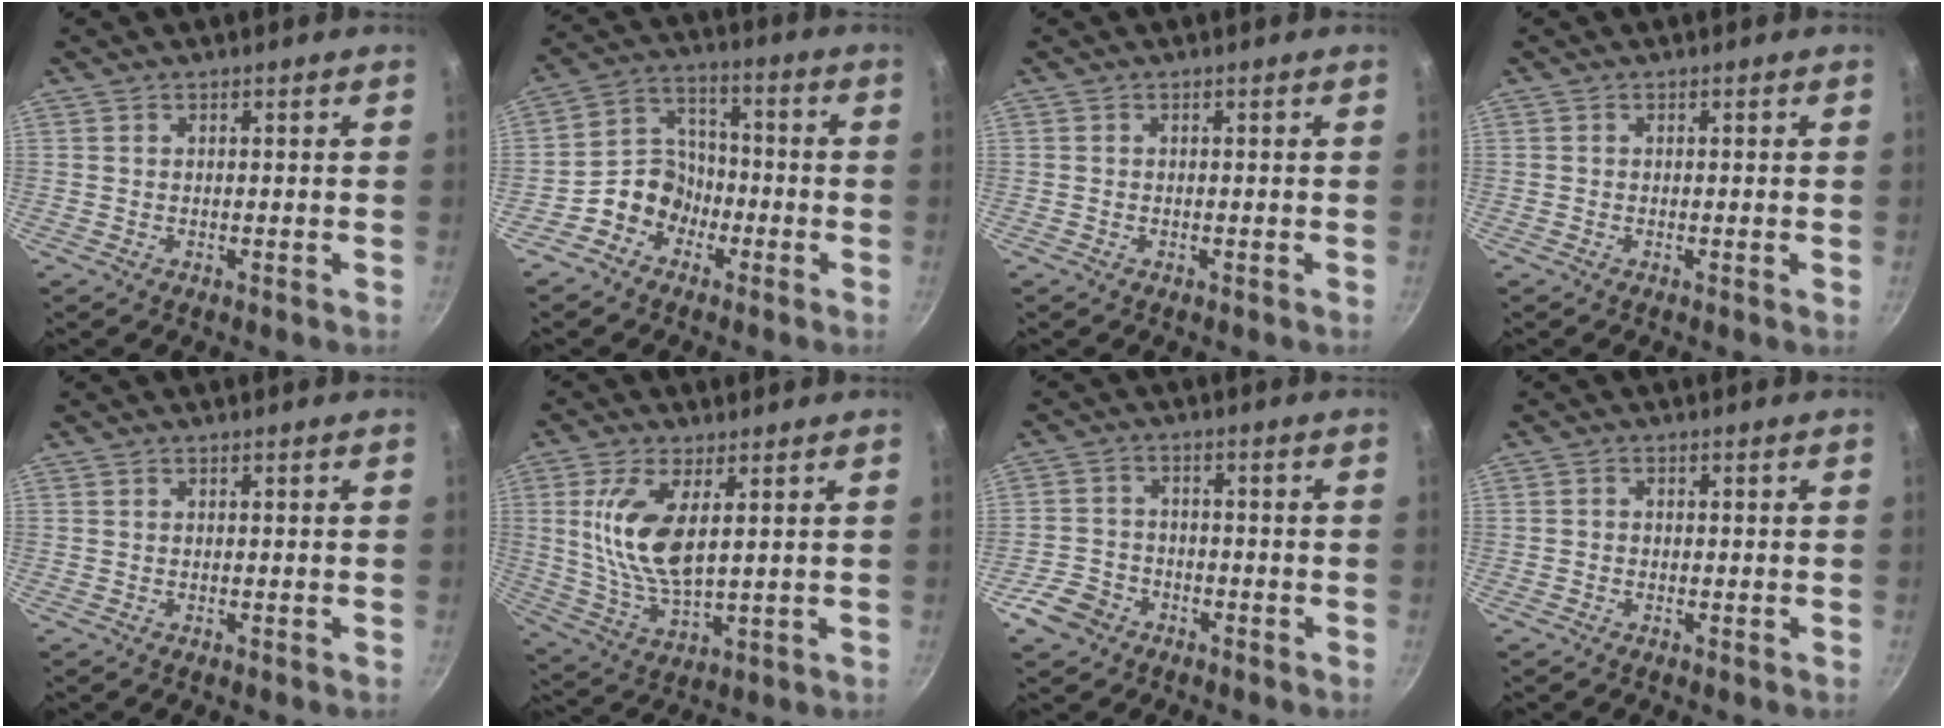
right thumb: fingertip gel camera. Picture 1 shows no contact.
{"total": 8.8, "force": [-4.3, 7.2, 3.0], "torque": [-0.008, 0.054, -0.090]}
{"total": 0.0}
{"total": 0.5, "force": [-0.1, 0.0, 0.5], "torque": [-0.009, -0.001, -0.004]}
{"total": 0.0}
{"total": 12.1, "force": [2.9, 5.3, 10.5], "torque": [-0.208, -0.016, 0.065]}
{"total": 6.3, "force": [-3.7, 4.6, 2.3], "torque": [-0.032, 0.034, -0.069]}
{"total": 0.9, "force": [-0.5, 0.7, 0.3], "torque": [-0.007, 0.003, -0.012]}